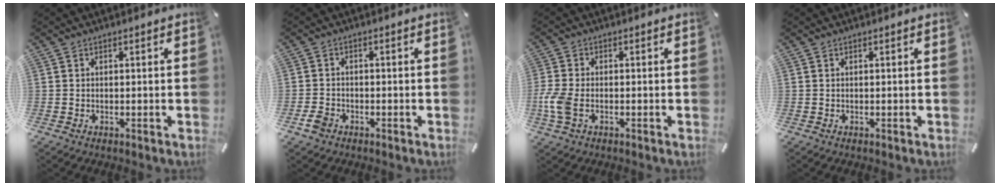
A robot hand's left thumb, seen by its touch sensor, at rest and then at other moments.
{"total": 3.1, "force": [-1.7, 2.3, 1.1], "torque": [-0.023, 0.007, -0.034]}
{"total": 5.9, "force": [-1.8, 3.4, 4.5], "torque": [-0.104, 0.000, -0.034]}
{"total": 0.0}